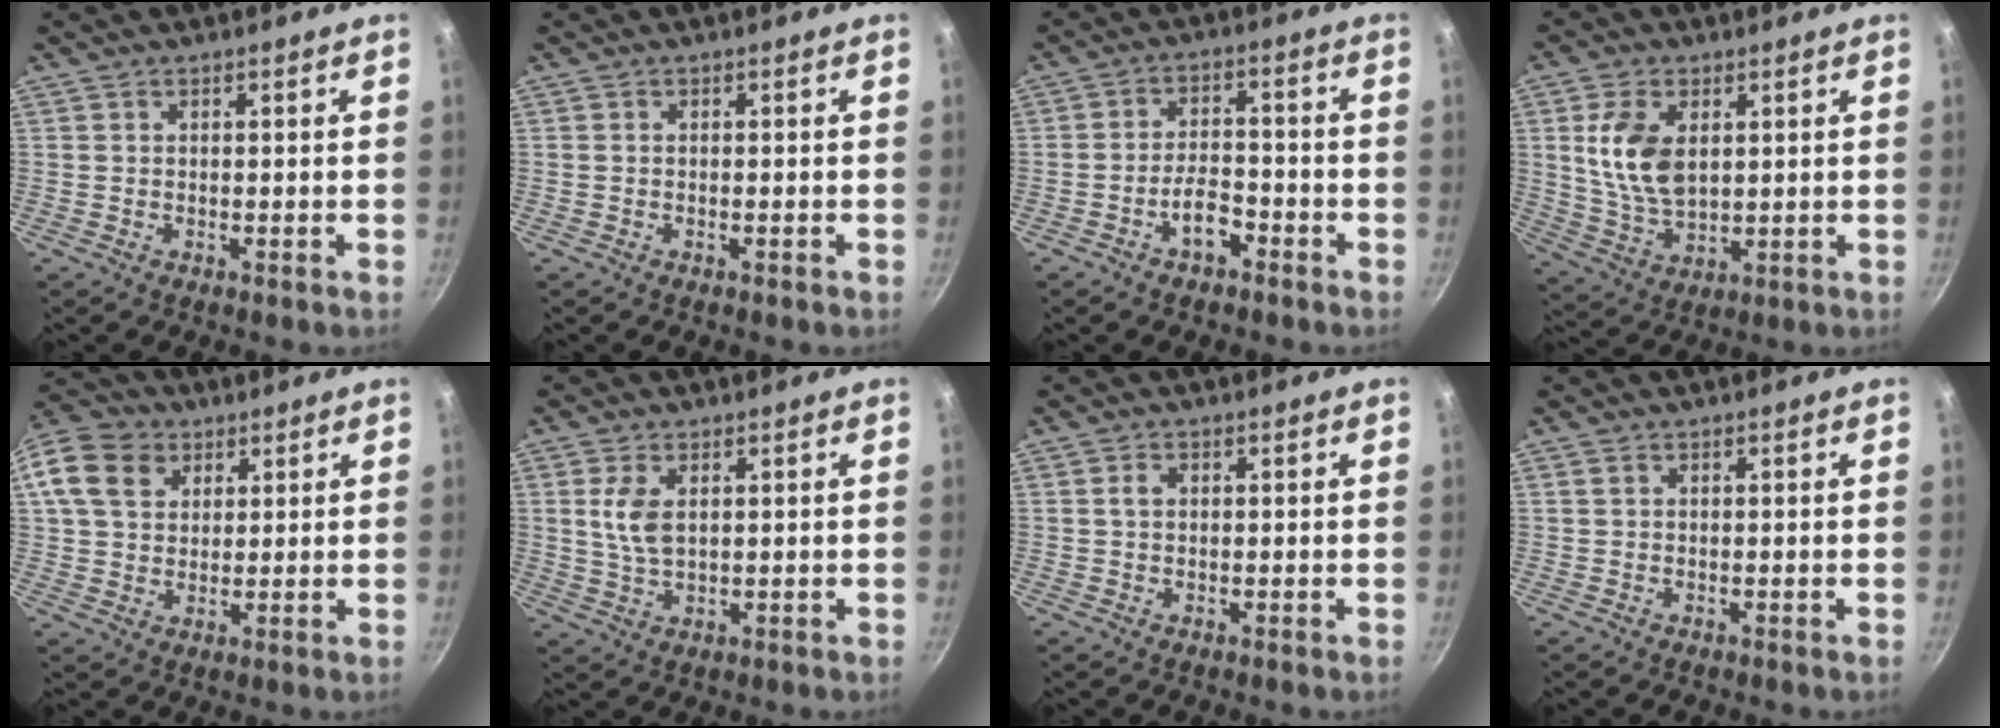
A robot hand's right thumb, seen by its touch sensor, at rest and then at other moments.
{"total": 0.5, "force": [-0.3, 0.1, 0.4], "torque": [-0.009, 0.005, -0.008]}
{"total": 5.6, "force": [-3.3, 2.7, 3.7], "torque": [-0.052, 0.032, -0.058]}
{"total": 10.9, "force": [2.6, 6.5, 8.4], "torque": [-0.155, -0.019, 0.056]}
{"total": 15.2, "force": [5.9, 11.8, 7.7], "torque": [-0.156, 0.019, 0.101]}
{"total": 5.8, "force": [1.4, 3.2, 4.6], "torque": [-0.091, -0.007, 0.030]}
{"total": 1.7, "force": [0.3, 1.3, 1.1], "torque": [-0.017, 0.005, 0.006]}
{"total": 0.7, "force": [0.3, 0.5, 0.4], "torque": [-0.009, 0.002, 0.005]}